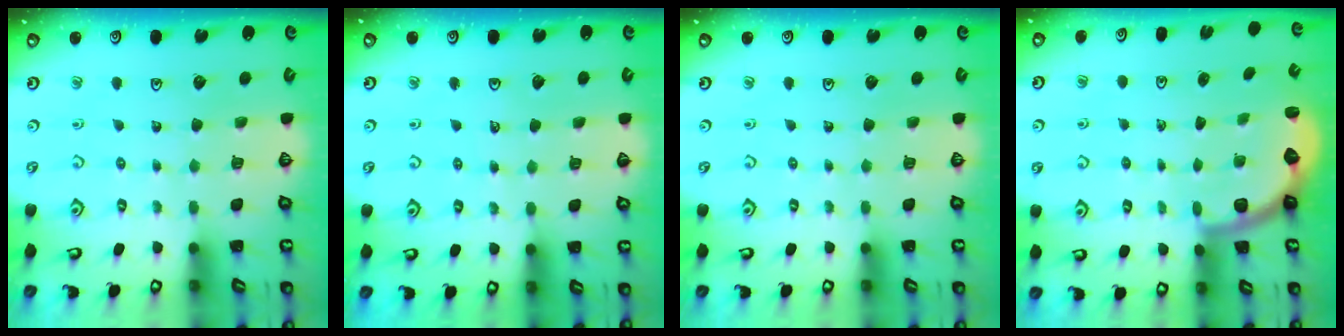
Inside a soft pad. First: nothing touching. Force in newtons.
{"total": 2.9, "press": 2.9, "slide": 0.2}
{"total": 0.0}
{"total": 2.5, "press": 2.1, "slide": 1.4}